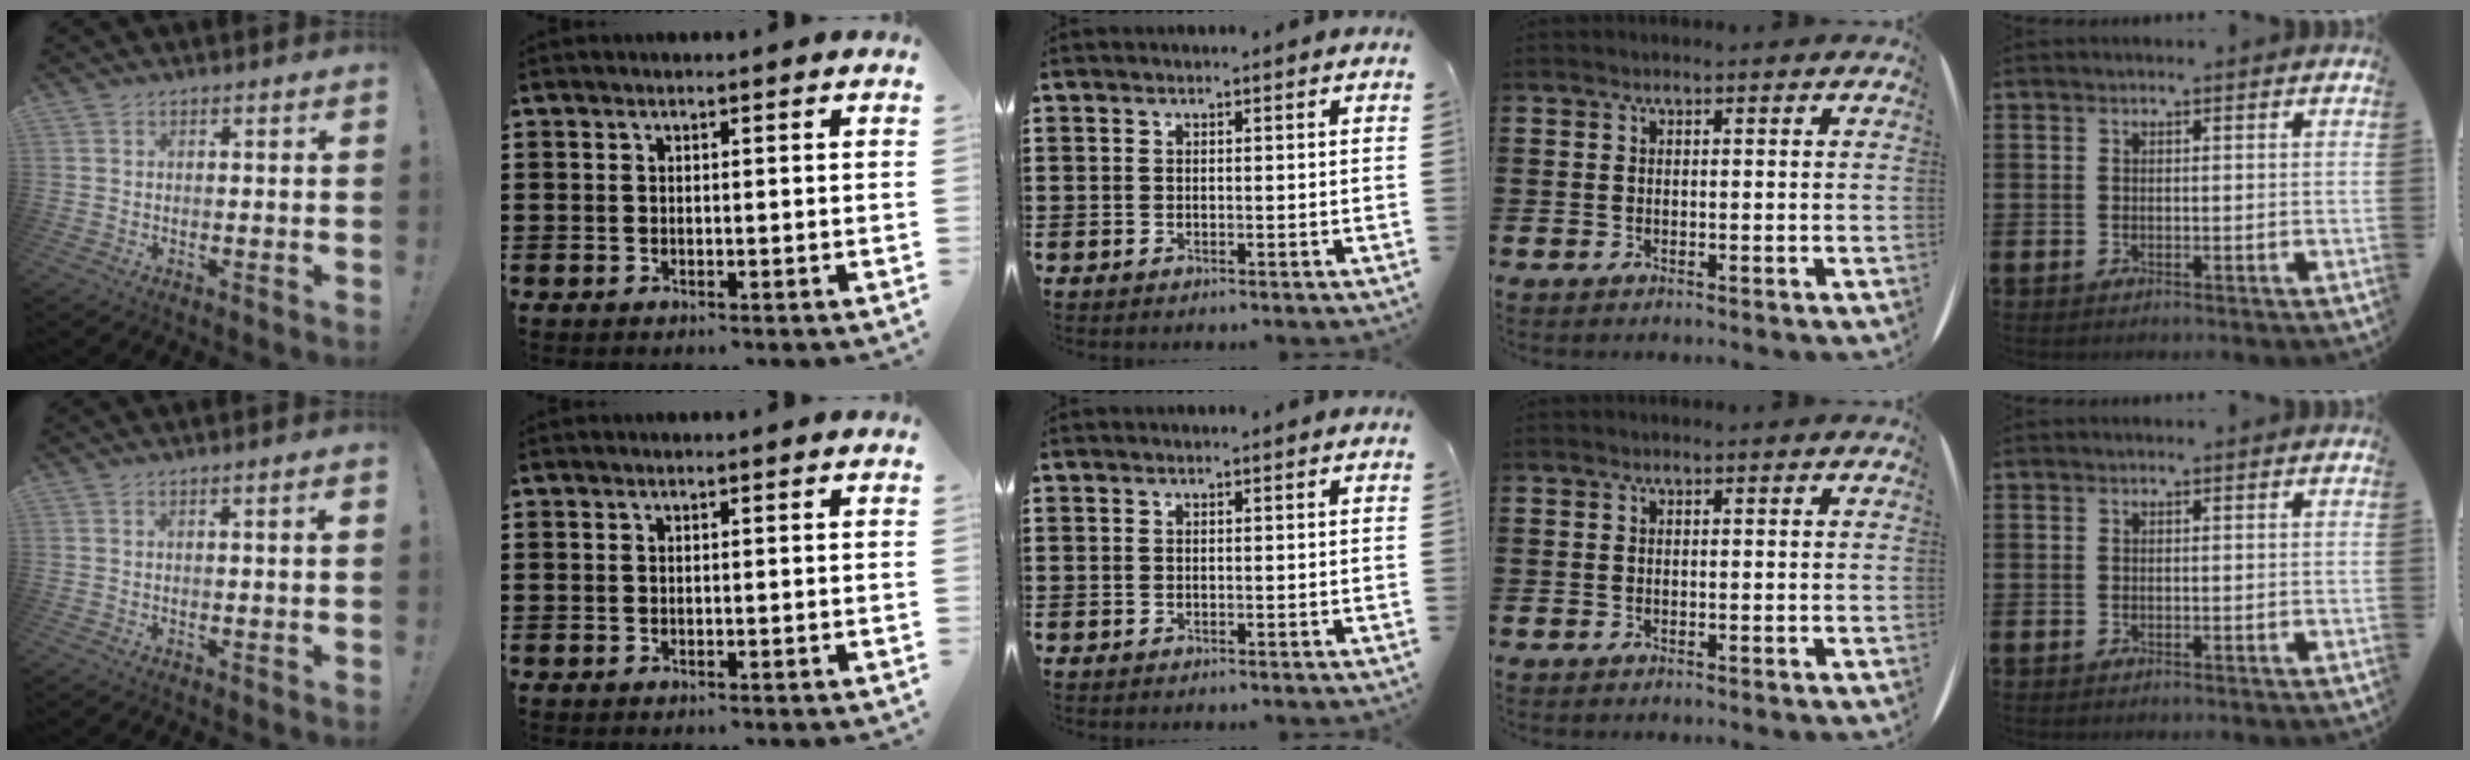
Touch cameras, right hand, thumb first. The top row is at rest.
{"thumb": {"total": 1.4, "force": [0.3, -0.2, 1.3], "torque": [-0.015, -0.005, 0.002]}}